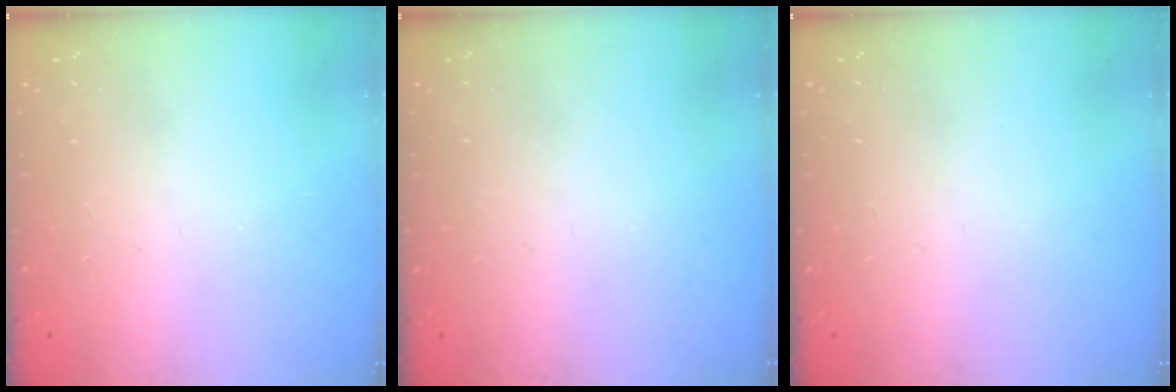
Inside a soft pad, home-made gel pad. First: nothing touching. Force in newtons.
{"total": 0.0}
{"total": 0.0}